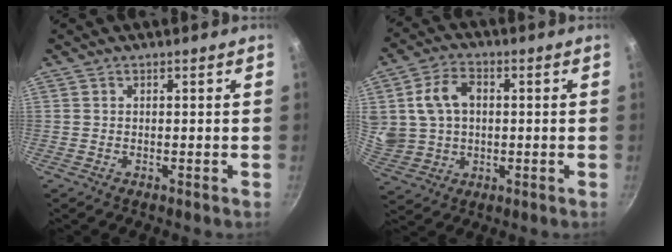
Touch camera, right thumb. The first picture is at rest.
{"total": 12.5, "force": [1.9, 9.6, 7.8], "torque": [-0.133, 0.006, 0.041]}